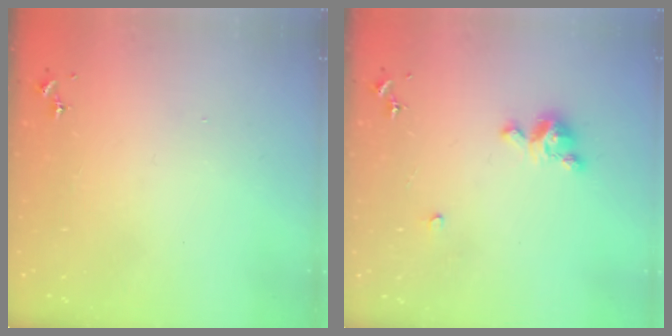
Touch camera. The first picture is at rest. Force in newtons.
{"total": 7.0, "press": 7.0, "slide": 0.3}